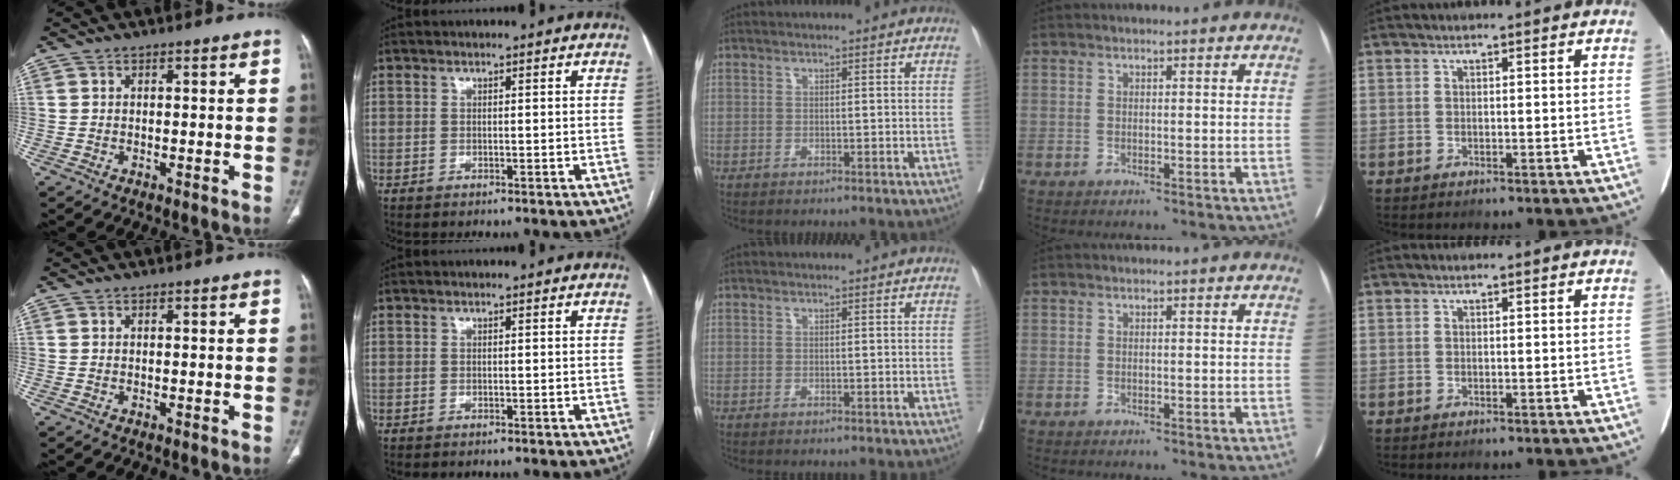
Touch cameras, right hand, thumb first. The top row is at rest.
{}